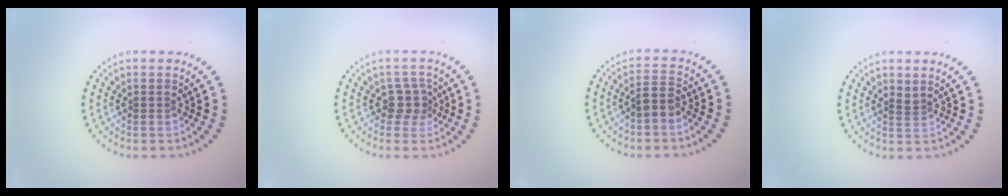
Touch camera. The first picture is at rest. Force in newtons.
{"total": 2.0, "press": 1.6, "slide": 1.2}
{"total": 2.2, "press": 1.9, "slide": 1.1}
{"total": 0.7, "press": 0.4, "slide": 0.6}